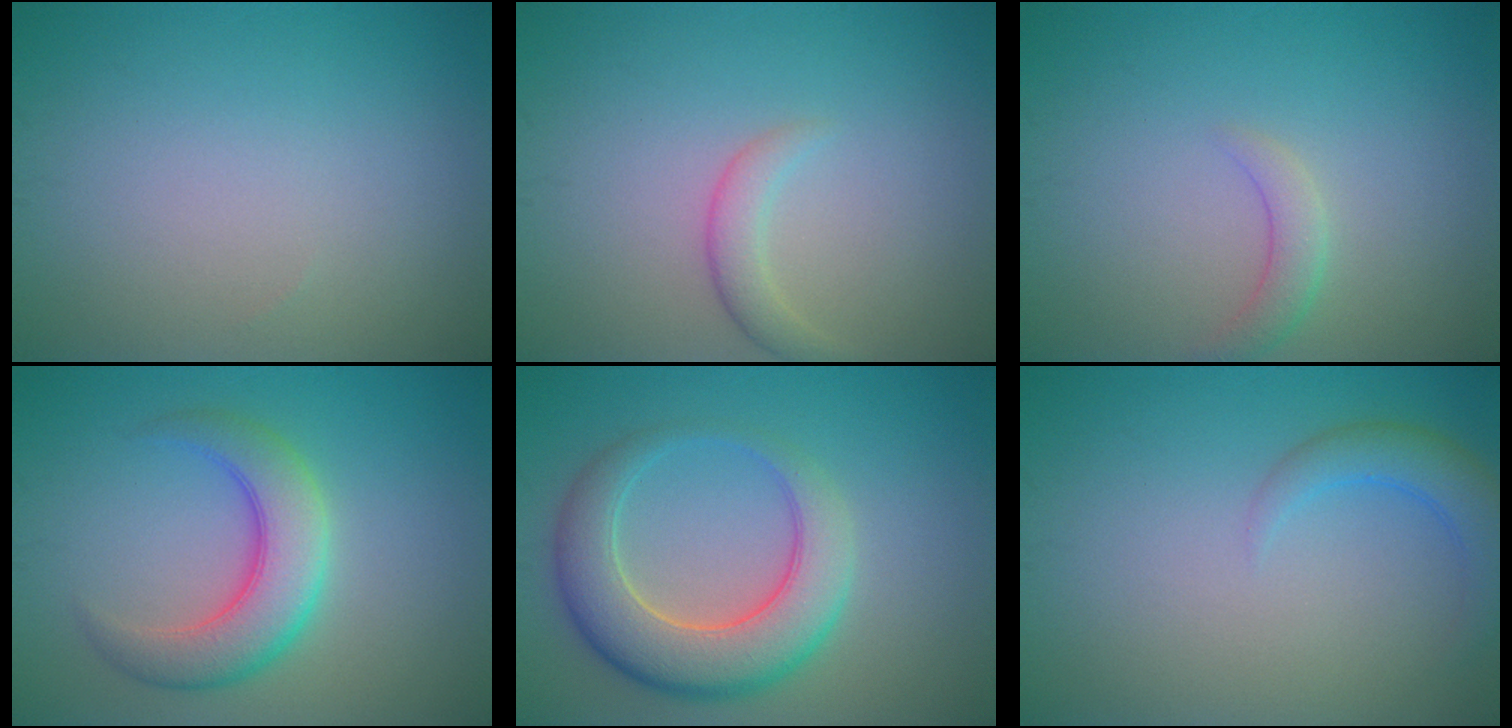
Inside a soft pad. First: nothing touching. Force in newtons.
{"total": 1.9, "press": 1.9, "slide": 0.0}
{"total": 1.8, "press": 1.8, "slide": 0.1}
{"total": 5.7, "press": 5.7, "slide": 0.1}
{"total": 7.1, "press": 7.1, "slide": 0.5}
{"total": 2.9, "press": 2.9, "slide": 0.2}